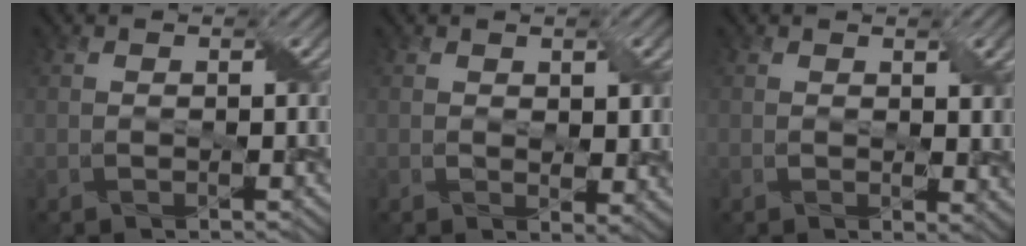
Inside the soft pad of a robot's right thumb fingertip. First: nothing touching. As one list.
[{"total": 3.5, "force": [1.3, 1.9, 2.7], "torque": [-0.045, -0.006, 0.027]}, {"total": 3.0, "force": [1.1, 1.1, 2.6], "torque": [-0.038, -0.002, 0.021]}]